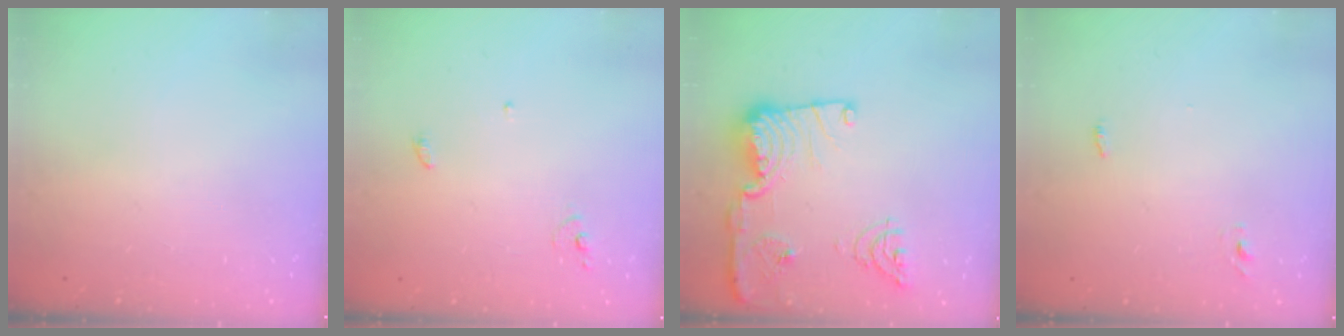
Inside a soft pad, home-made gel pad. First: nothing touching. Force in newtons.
{"total": 3.8, "press": 3.7, "slide": 0.2}
{"total": 19.6, "press": 18.8, "slide": 5.6}
{"total": 2.7, "press": 2.6, "slide": 0.9}